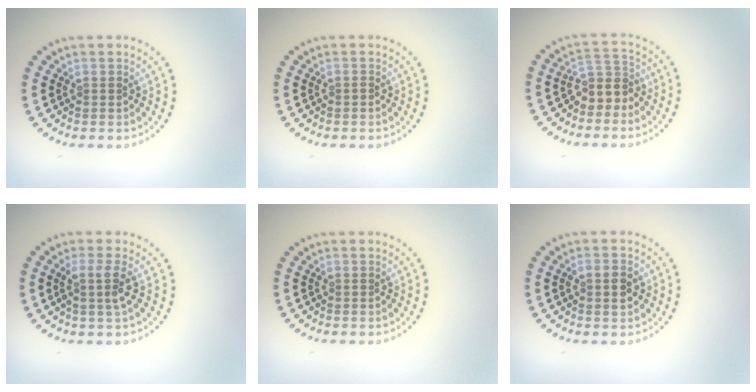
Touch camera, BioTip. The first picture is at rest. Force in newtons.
{"total": 0.5, "press": 0.4, "slide": 0.4}
{"total": 2.8, "press": 2.3, "slide": 1.6}
{"total": 2.2, "press": 1.8, "slide": 1.2}
{"total": 0.0}
{"total": 2.0, "press": 2.0, "slide": 0.2}